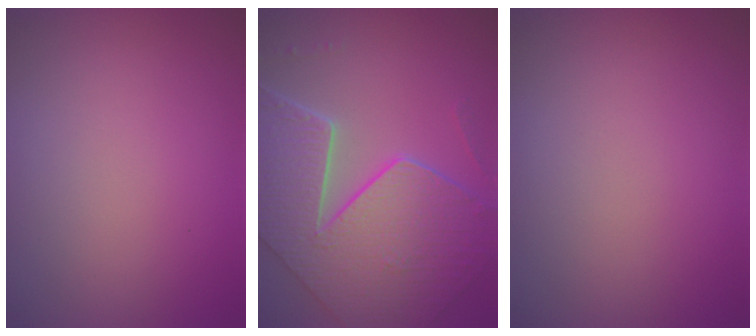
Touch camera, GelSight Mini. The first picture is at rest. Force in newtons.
{"total": 9.6, "press": 7.0, "slide": 6.4}
{"total": 0.0}